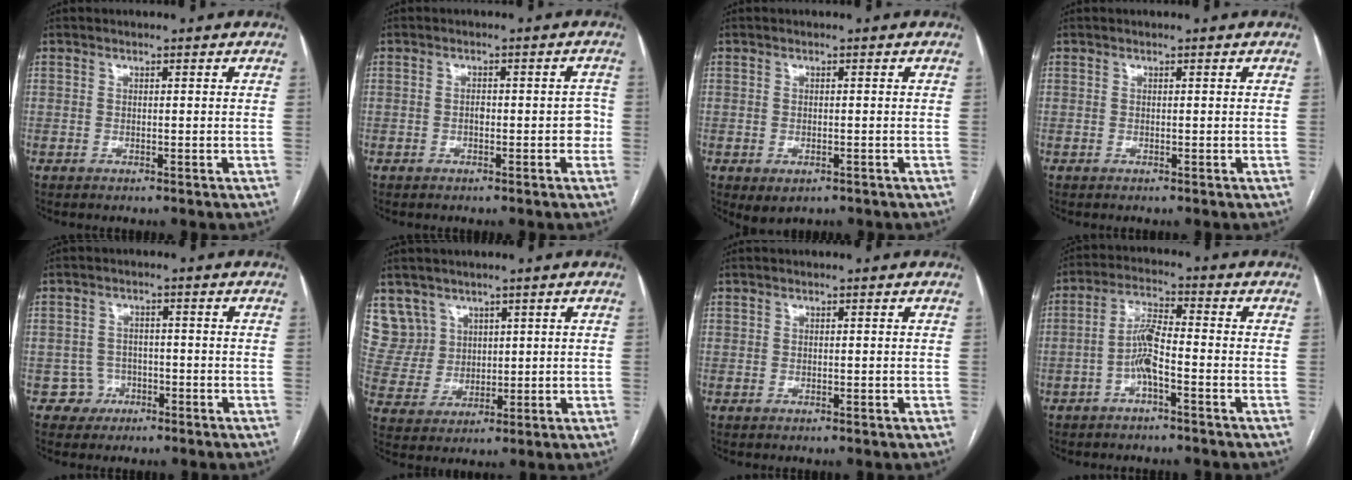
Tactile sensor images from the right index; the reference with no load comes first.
{"total": 3.1, "force": [-0.7, 1.6, 2.5], "torque": [-0.019, 0.014, -0.008]}
{"total": 2.6, "force": [-1.2, 1.5, 1.7], "torque": [-0.027, -0.004, -0.005]}
{"total": 0.0}
{"total": 3.4, "force": [-1.6, 2.9, -0.5], "torque": [0.021, 0.017, -0.025]}
{"total": 7.8, "force": [4.8, 6.1, -0.2], "torque": [0.001, 0.022, 0.111]}
{"total": 0.0}
{"total": 5.5, "force": [-1.9, 0.9, 5.0], "torque": [-0.103, 0.014, -0.037]}